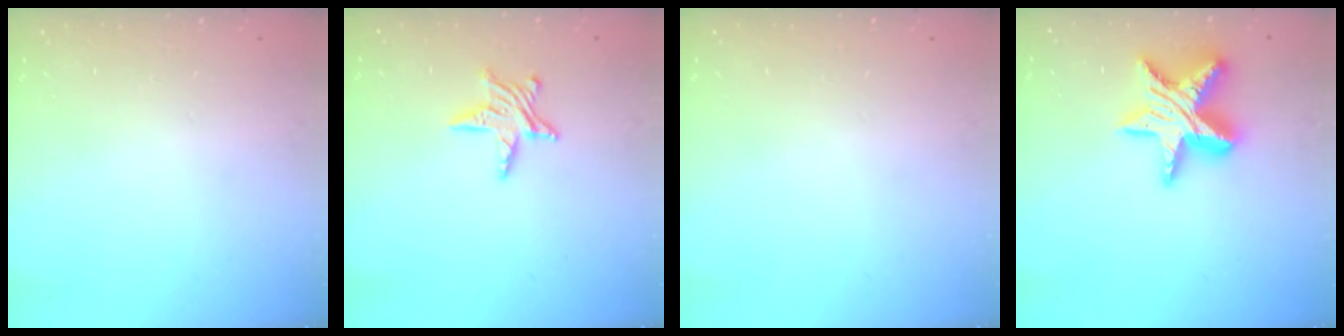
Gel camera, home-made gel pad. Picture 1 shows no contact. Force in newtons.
{"total": 6.7, "press": 6.7, "slide": 0.3}
{"total": 0.0}
{"total": 16.5, "press": 16.4, "slide": 1.2}